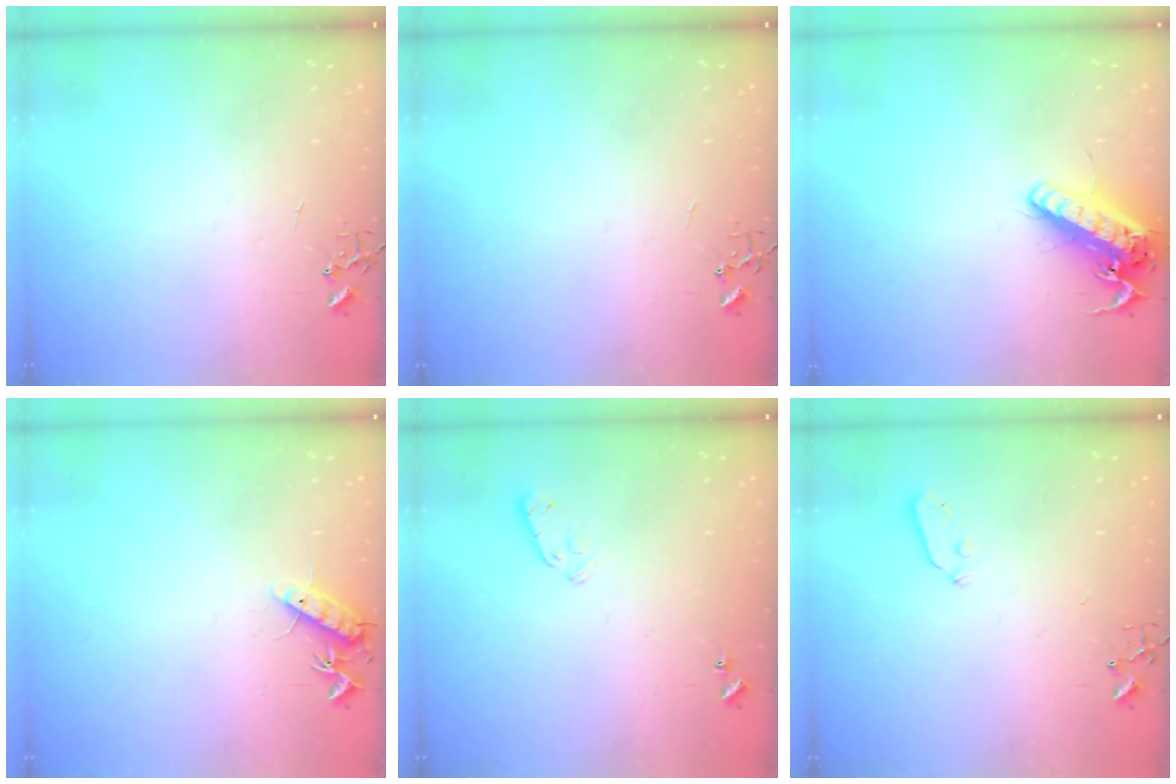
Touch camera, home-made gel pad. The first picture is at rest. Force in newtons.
{"total": 0.0}
{"total": 16.4, "press": 16.1, "slide": 3.2}
{"total": 10.1, "press": 10.0, "slide": 0.8}
{"total": 3.9, "press": 3.8, "slide": 0.7}
{"total": 3.1, "press": 3.0, "slide": 0.4}